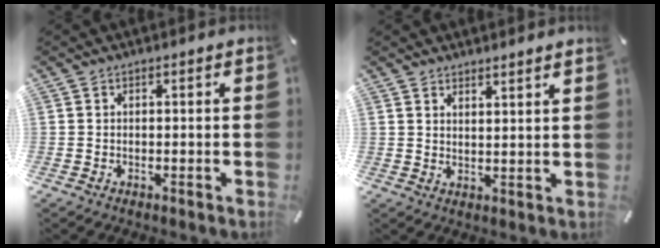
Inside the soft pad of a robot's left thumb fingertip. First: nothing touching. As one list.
[{"total": 2.6, "force": [2.5, -0.5, 0.3], "torque": [-0.010, -0.017, 0.048]}]